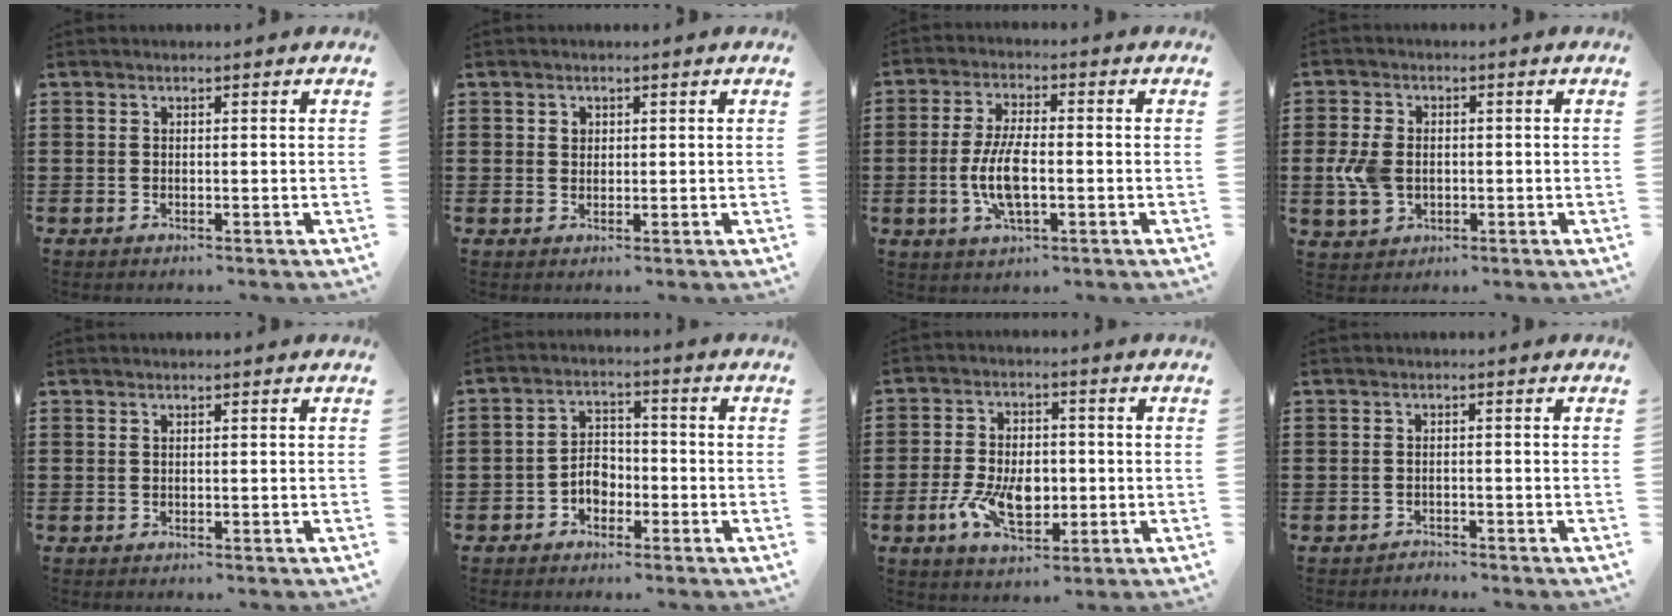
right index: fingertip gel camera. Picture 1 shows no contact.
{"total": 1.2, "force": [0.5, 1.1, 0.3], "torque": [-0.009, 0.004, 0.009]}
{"total": 7.7, "force": [-1.5, 2.6, 7.1], "torque": [-0.156, -0.008, -0.031]}
{"total": 5.7, "force": [-0.8, 4.0, 4.0], "torque": [-0.113, -0.001, -0.022]}
{"total": 0.0}
{"total": 3.5, "force": [-1.8, 2.5, 1.8], "torque": [-0.039, 0.005, -0.036]}
{"total": 8.9, "force": [-1.9, 5.2, 6.9], "torque": [-0.137, 0.004, -0.035]}
{"total": 1.2, "force": [-1.2, 0.2, -0.2], "torque": [0.000, 0.002, -0.026]}